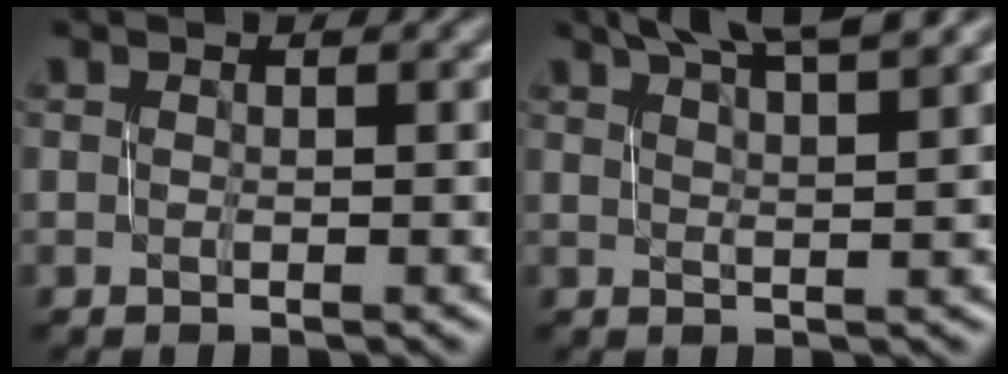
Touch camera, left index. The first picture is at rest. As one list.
[{"total": 6.7, "force": [5.0, 1.2, 4.3], "torque": [-0.042, 0.020, 0.057]}]